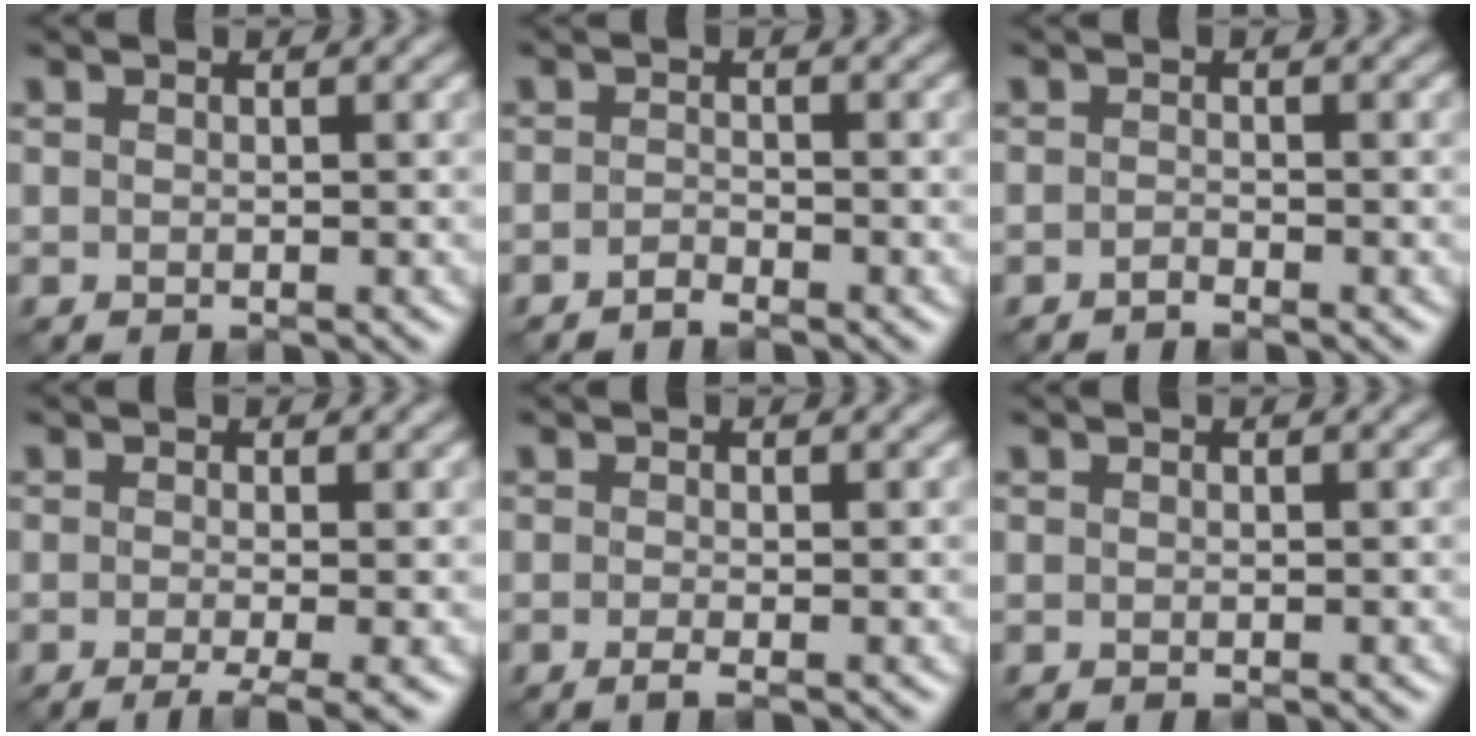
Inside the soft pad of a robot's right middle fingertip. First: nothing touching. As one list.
[{"total": 1.1, "force": [-1.1, 0.1, 0.2], "torque": [-0.005, 0.001, -0.025]}, {"total": 0.8, "force": [-0.8, 0.0, 0.1], "torque": [-0.003, 0.000, -0.018]}, {"total": 3.4, "force": [-1.7, 0.6, 2.9], "torque": [-0.045, -0.009, -0.031]}, {"total": 1.0, "force": [-0.7, 0.1, 0.8], "torque": [-0.018, -0.009, -0.014]}, {"total": 0.0}]